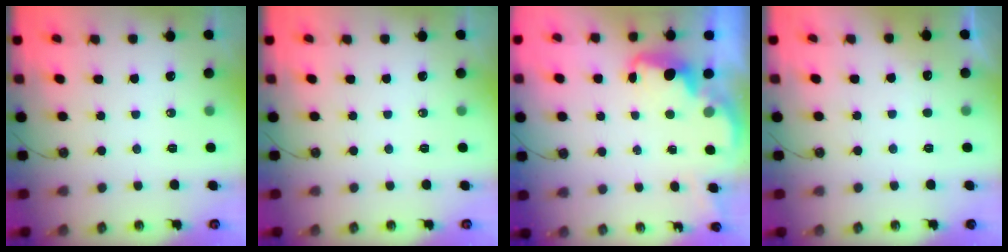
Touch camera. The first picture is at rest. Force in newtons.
{"total": 0.0}
{"total": 2.1, "press": 2.1, "slide": 0.6}
{"total": 2.6, "press": 2.4, "slide": 1.0}